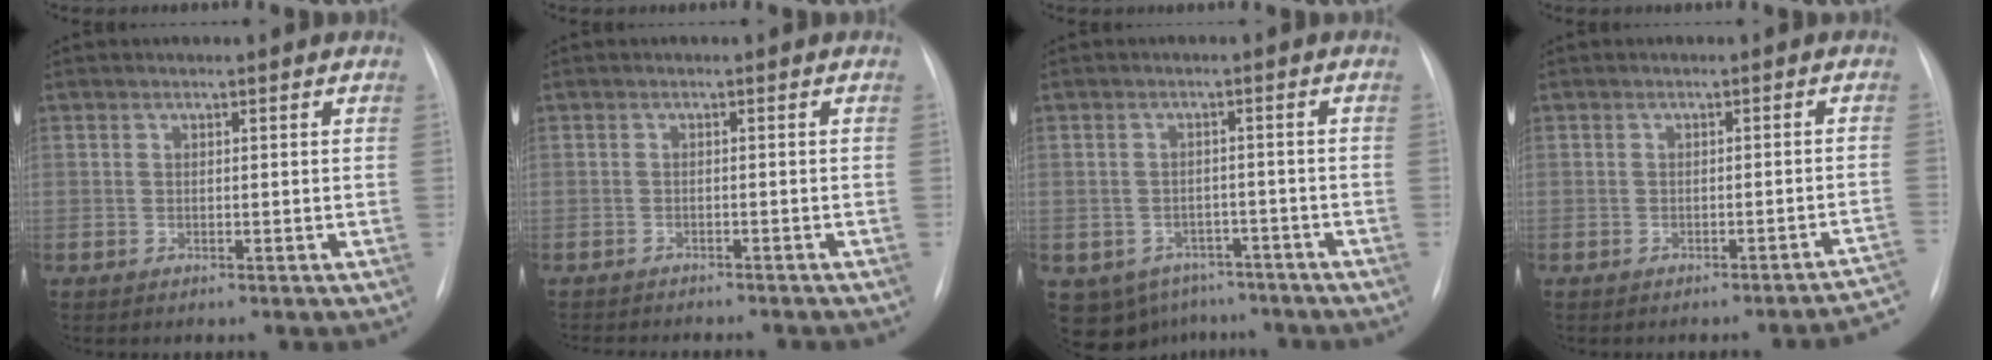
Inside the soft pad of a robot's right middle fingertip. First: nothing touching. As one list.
[{"total": 8.8, "force": [-8.0, 2.0, 3.2], "torque": [-0.040, -0.004, -0.098]}, {"total": 9.3, "force": [-6.2, 6.6, 1.9], "torque": [-0.035, 0.012, -0.074]}, {"total": 5.4, "force": [-4.9, -0.2, 2.2], "torque": [-0.003, 0.016, -0.053]}]